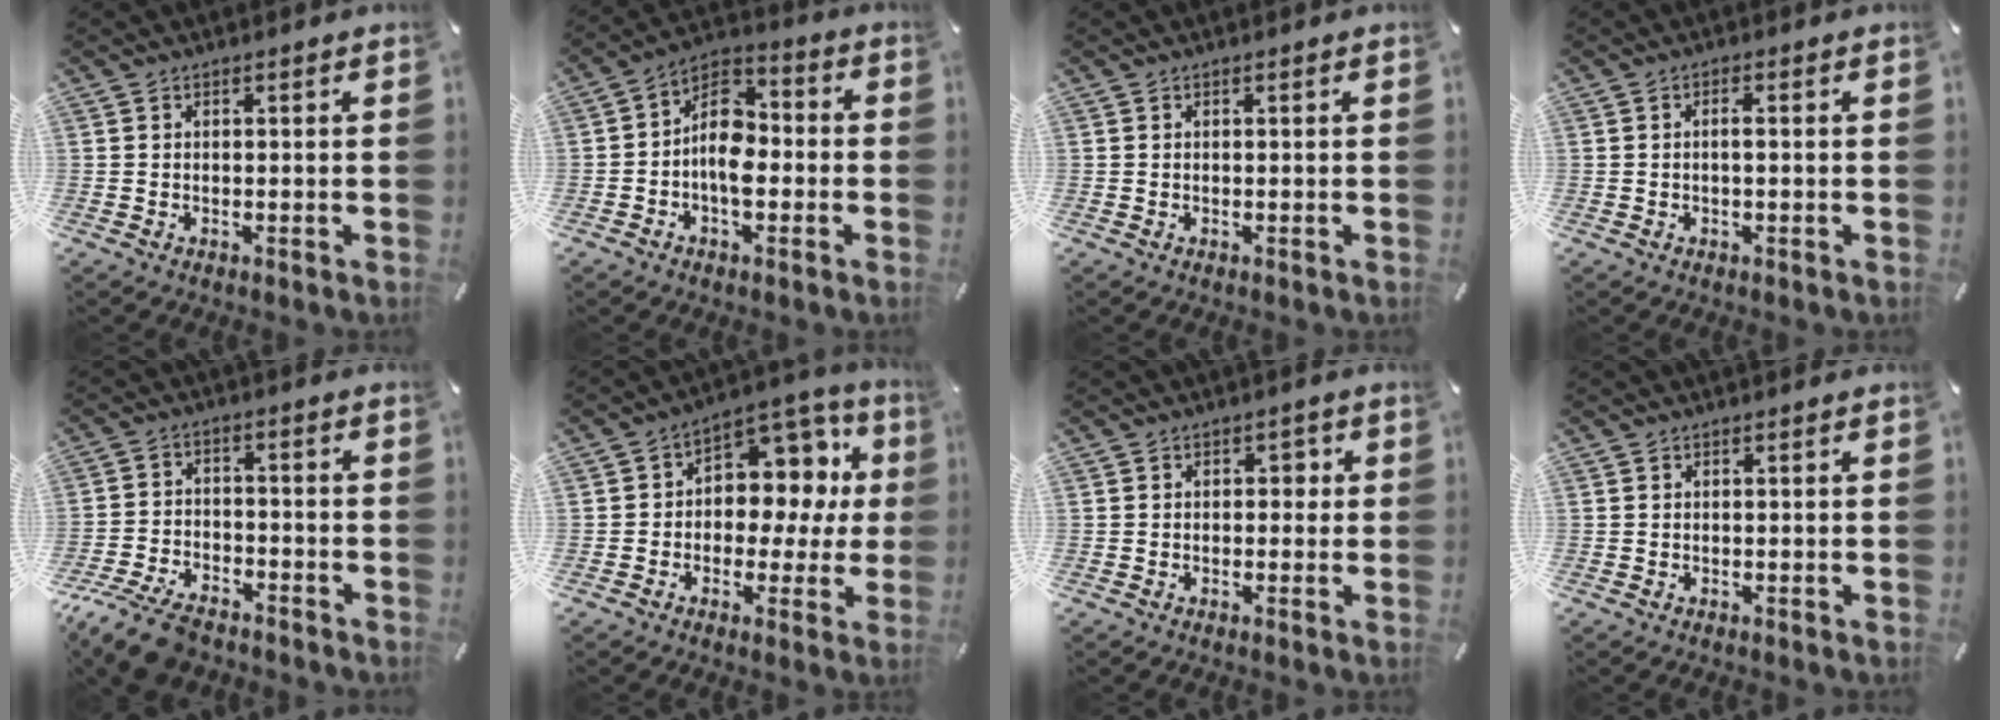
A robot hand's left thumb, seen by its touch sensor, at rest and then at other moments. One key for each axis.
{"total": 10.0, "fx": -2.2, "fy": 6.5, "fz": 7.2, "tx": -0.140, "ty": 0.010, "tz": -0.040}
{"total": 0.0}
{"total": 1.6, "fx": -0.2, "fy": 0.4, "fz": 1.6, "tx": -0.031, "ty": 0.001, "tz": -0.005}
{"total": 9.6, "fx": -7.6, "fy": 4.0, "fz": 4.3, "tx": -0.088, "ty": 0.038, "tz": -0.146}
{"total": 10.4, "fx": 1.7, "fy": 8.1, "fz": 6.2, "tx": -0.079, "ty": -0.019, "tz": 0.032}
{"total": 2.1, "fx": 0.1, "fy": 1.6, "fz": 1.3, "tx": -0.013, "ty": 0.004, "tz": -0.006}
{"total": 0.0}